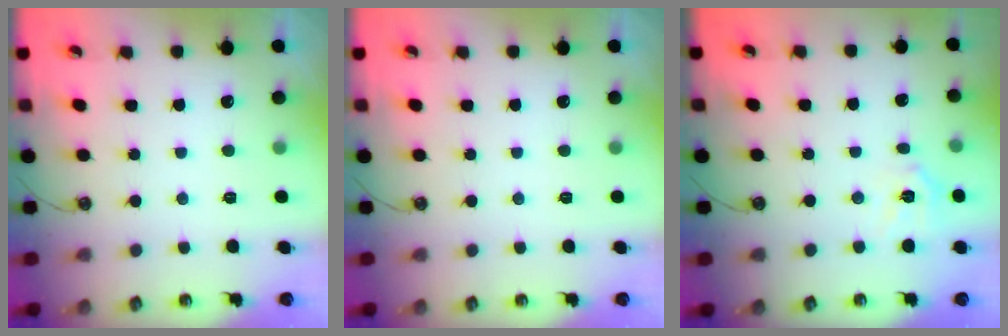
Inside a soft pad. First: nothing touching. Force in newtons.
{"total": 0.0}
{"total": 7.9, "press": 7.8, "slide": 0.9}